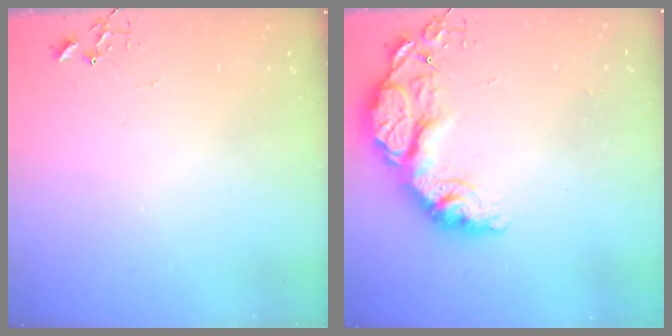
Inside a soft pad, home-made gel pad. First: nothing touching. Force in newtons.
{"total": 19.9, "press": 19.9, "slide": 1.4}